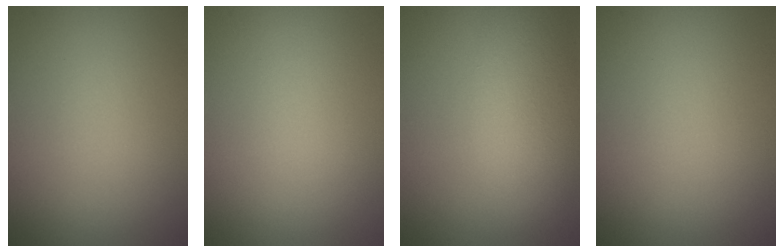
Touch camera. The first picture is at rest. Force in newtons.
{"total": 0.0}
{"total": 6.6, "press": 6.6, "slide": 0.4}
{"total": 0.0}